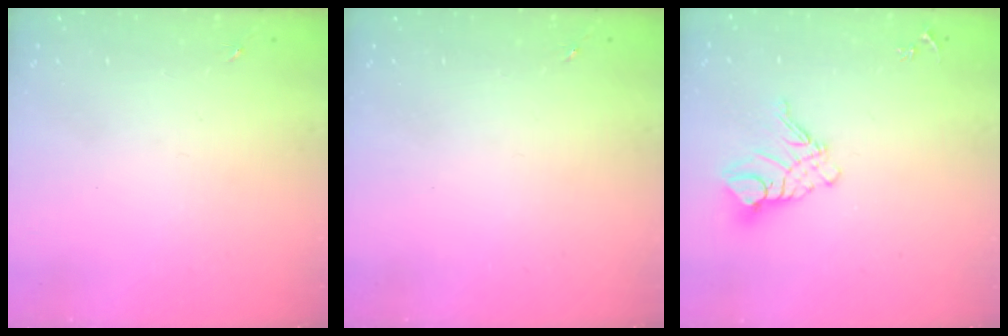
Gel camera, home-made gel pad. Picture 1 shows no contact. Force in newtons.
{"total": 0.0}
{"total": 12.1, "press": 12.0, "slide": 1.2}